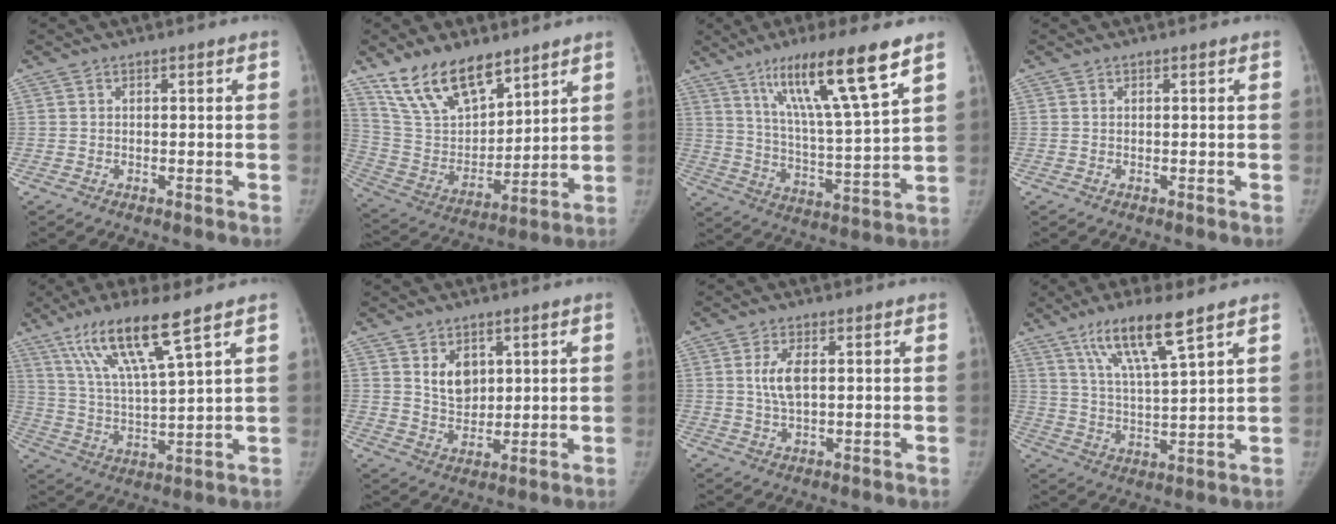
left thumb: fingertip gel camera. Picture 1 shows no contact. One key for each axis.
{"total": 16.5, "fx": 12.1, "fy": 7.3, "fz": 8.6, "tx": -0.117, "ty": -0.061, "tz": 0.240}
{"total": 17.5, "fx": 10.5, "fy": 1.3, "fz": 14.0, "tx": -0.230, "ty": -0.049, "tz": 0.184}
{"total": 0.0}
{"total": 13.5, "fx": 8.4, "fy": 1.2, "fz": 10.5, "tx": -0.200, "ty": -0.036, "tz": 0.169}
{"total": 6.0, "fx": 2.5, "fy": 4.2, "fz": 3.5, "tx": -0.032, "ty": -0.024, "tz": 0.053}
{"total": 4.6, "fx": 1.0, "fy": 1.9, "fz": 4.1, "tx": -0.084, "ty": -0.005, "tz": 0.023}
{"total": 11.6, "fx": 7.3, "fy": 1.3, "fz": 8.9, "tx": -0.162, "ty": -0.034, "tz": 0.142}